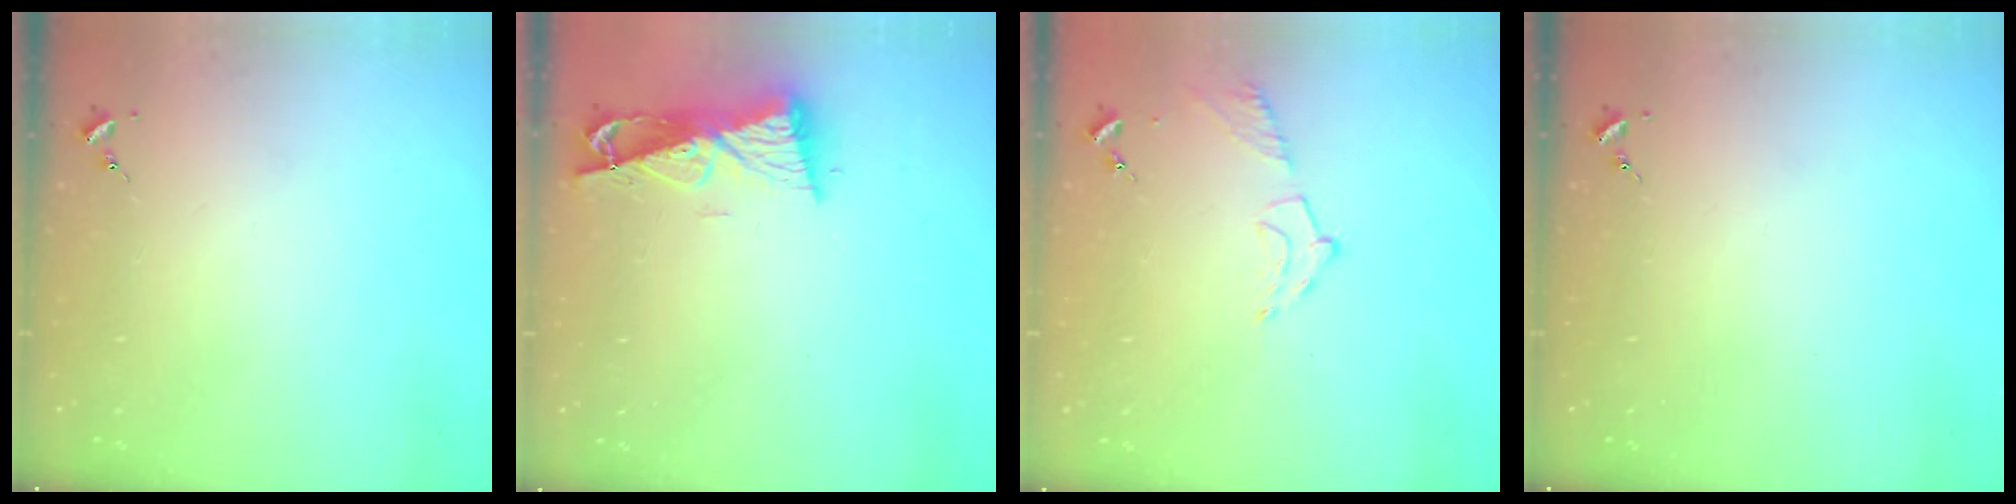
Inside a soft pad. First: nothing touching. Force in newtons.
{"total": 8.9, "press": 8.9, "slide": 1.1}
{"total": 7.6, "press": 7.6, "slide": 0.9}
{"total": 0.0}